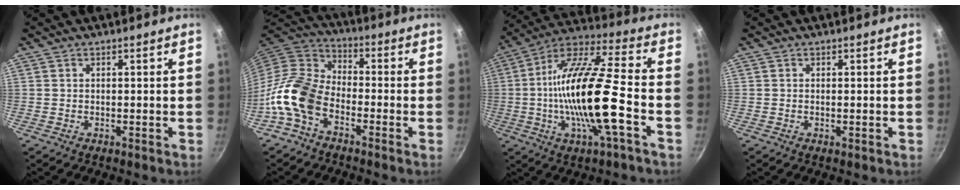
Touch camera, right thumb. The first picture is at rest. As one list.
[{"total": 11.9, "force": [-5.6, 7.4, 7.5], "torque": [-0.140, 0.058, -0.133]}, {"total": 20.5, "force": [-4.1, 4.2, 19.6], "torque": [-0.360, 0.025, -0.086]}, {"total": 0.5, "force": [-0.1, 0.1, 0.5], "torque": [-0.009, -0.001, -0.003]}]